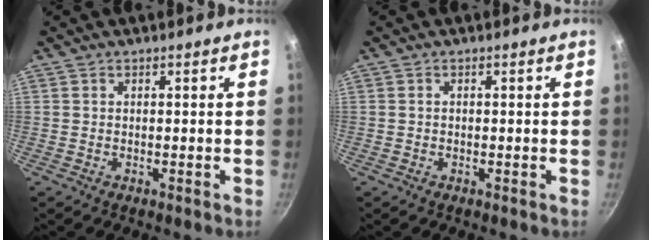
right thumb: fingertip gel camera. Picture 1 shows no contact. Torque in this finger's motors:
{"motor_torque": [-0.35, 0.37, -0.04, 0.63, -0.02]}